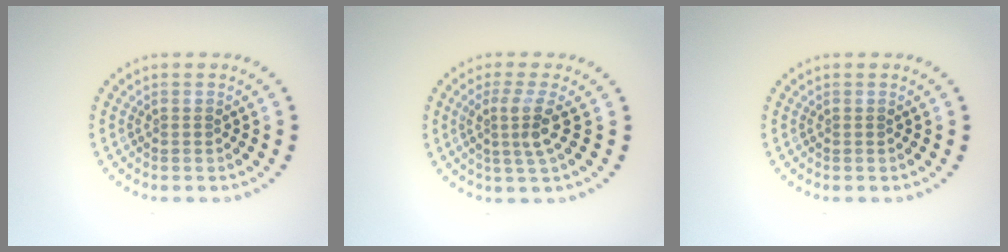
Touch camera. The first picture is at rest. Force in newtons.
{"total": 2.7, "press": 2.0, "slide": 1.8}
{"total": 0.0}